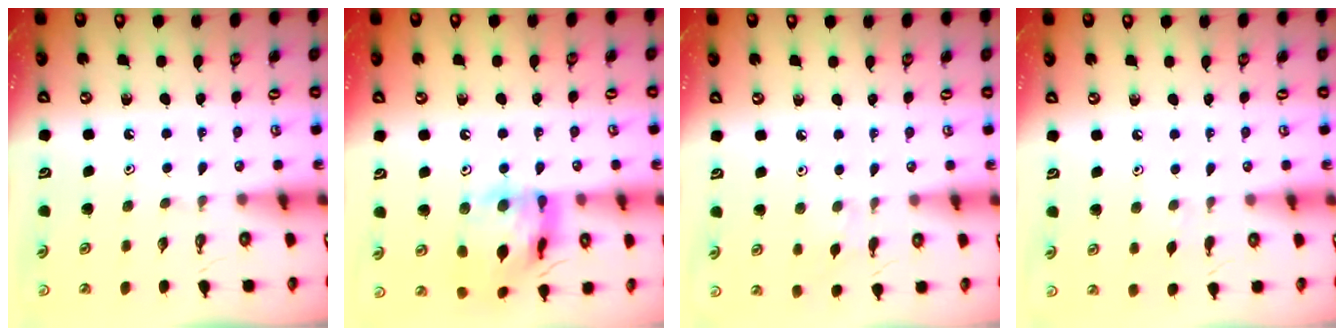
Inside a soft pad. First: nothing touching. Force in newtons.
{"total": 15.2, "press": 15.1, "slide": 1.4}
{"total": 2.9, "press": 2.9, "slide": 0.6}
{"total": 3.9, "press": 3.9, "slide": 0.7}